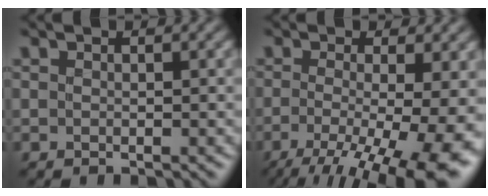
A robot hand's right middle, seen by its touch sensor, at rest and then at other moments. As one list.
[{"total": 12.6, "force": [-4.1, 4.2, 11.2], "torque": [-0.157, -0.025, -0.050]}]